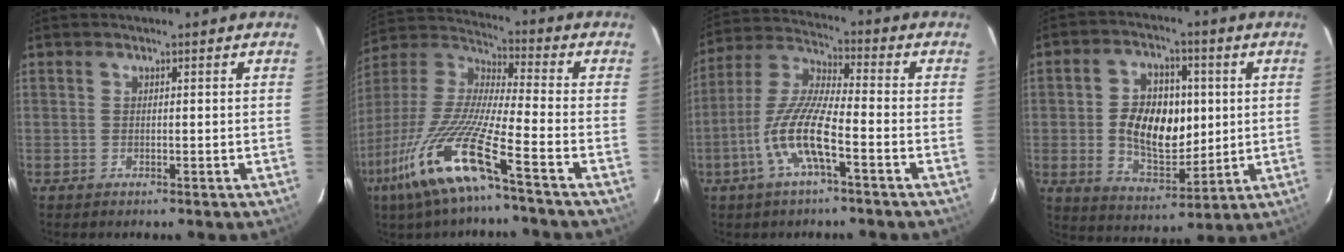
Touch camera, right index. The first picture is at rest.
{"total": 17.7, "force": [-10.3, 0.8, 14.3], "torque": [-0.286, -0.039, -0.204]}
{"total": 11.4, "force": [-4.7, 1.9, 10.1], "torque": [-0.217, -0.002, -0.094]}
{"total": 13.3, "force": [0.7, 8.5, 10.3], "torque": [-0.185, 0.012, 0.025]}